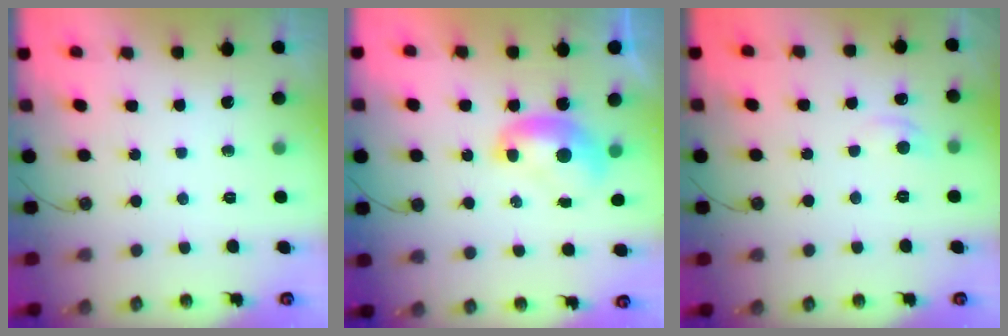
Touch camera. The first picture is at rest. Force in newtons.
{"total": 1.6, "press": 1.6, "slide": 0.3}
{"total": 1.6, "press": 1.4, "slide": 0.7}